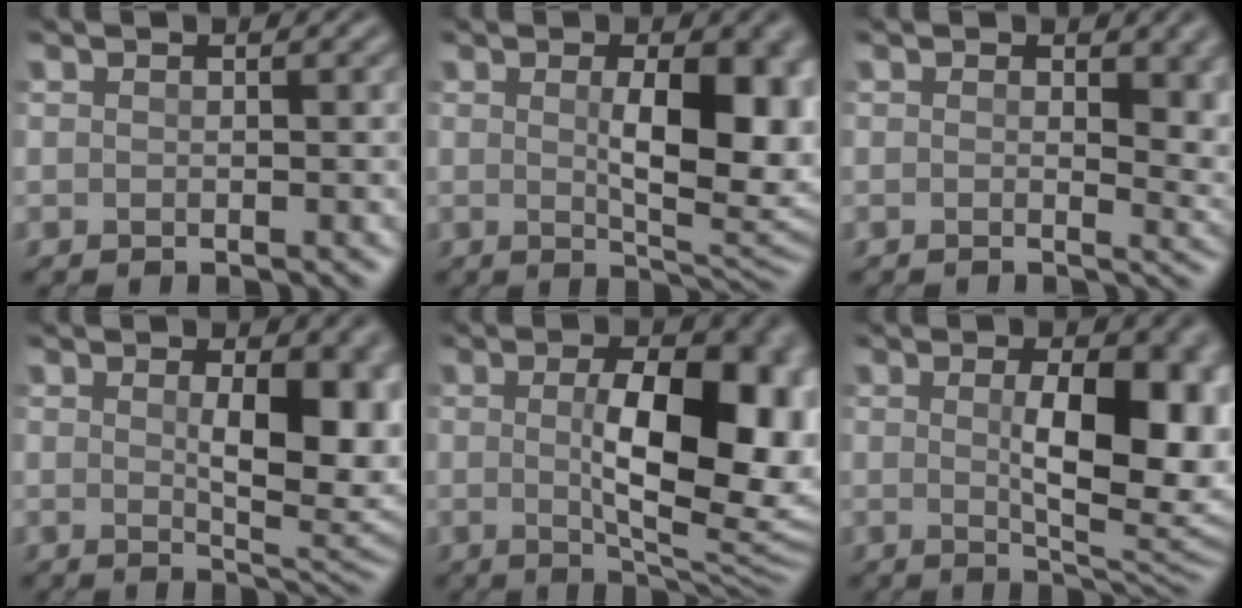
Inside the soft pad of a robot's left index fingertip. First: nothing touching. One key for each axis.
{"total": 9.1, "fx": 0.5, "fy": 3.3, "fz": 8.5, "tx": -0.119, "ty": -0.006, "tz": 0.016}
{"total": 4.6, "fx": 0.9, "fy": 2.2, "fz": 4.0, "tx": -0.030, "ty": -0.007, "tz": 0.017}
{"total": 7.5, "fx": 0.8, "fy": 2.8, "fz": 6.9, "tx": -0.096, "ty": -0.010, "tz": 0.022}
{"total": 12.4, "fx": 0.3, "fy": 4.9, "fz": 11.3, "tx": -0.136, "ty": -0.001, "tz": 0.012}
{"total": 10.1, "fx": 0.5, "fy": 3.8, "fz": 9.3, "tx": -0.124, "ty": -0.006, "tz": 0.015}